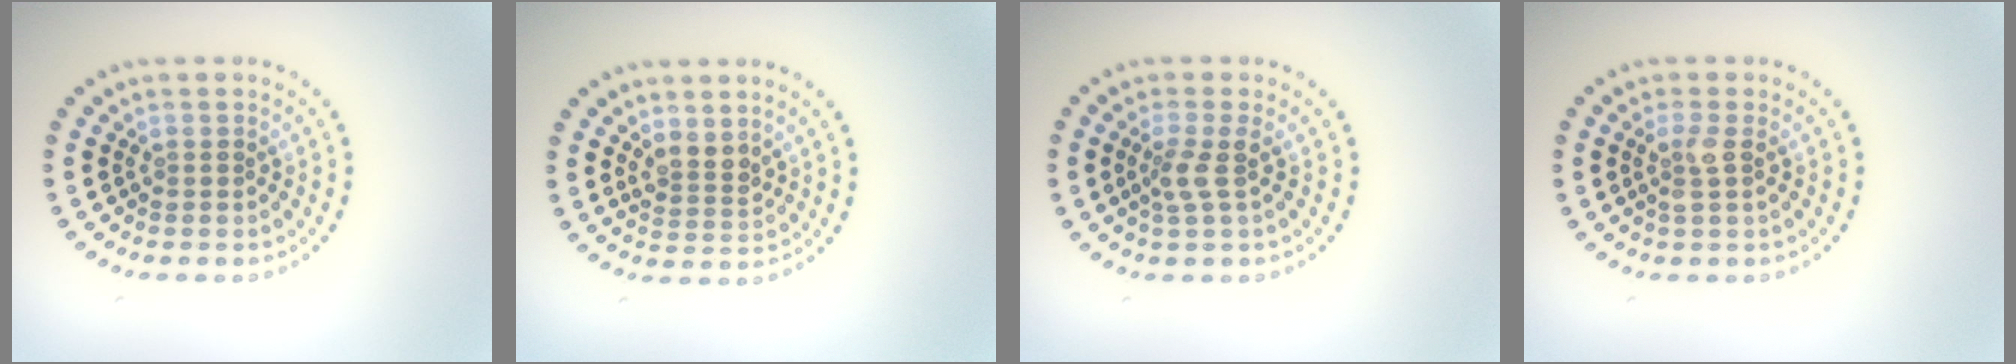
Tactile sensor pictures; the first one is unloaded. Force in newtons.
{"total": 2.1, "press": 1.7, "slide": 1.2}
{"total": 1.9, "press": 1.4, "slide": 1.2}
{"total": 1.6, "press": 1.3, "slide": 0.9}